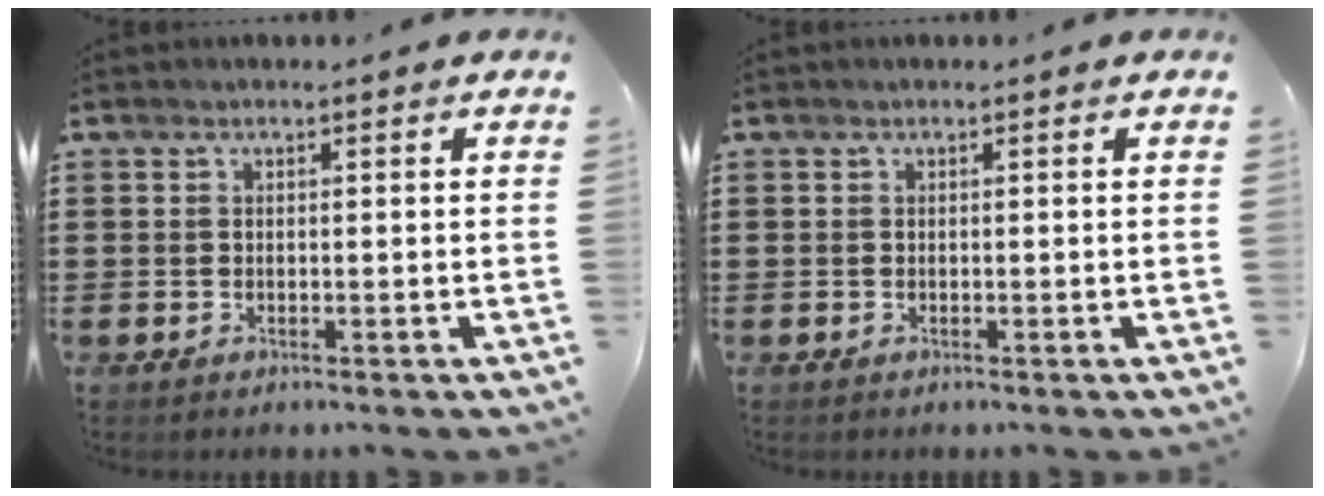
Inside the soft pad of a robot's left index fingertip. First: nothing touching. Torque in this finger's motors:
{"motor_torque": [0.00, 0.00, 0.00, 0.00]}